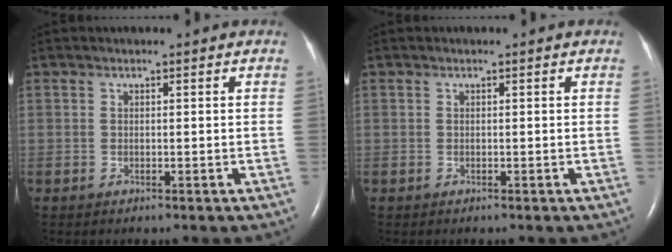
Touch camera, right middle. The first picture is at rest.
{"total": 0.0}